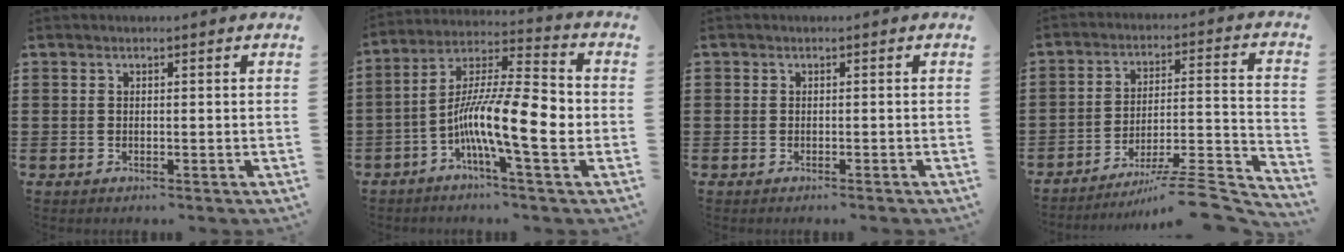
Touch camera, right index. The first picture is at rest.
{"total": 13.5, "force": [-3.7, 3.0, 12.6], "torque": [-0.255, -0.012, -0.071]}
{"total": 0.6, "force": [-0.6, 0.1, 0.1], "torque": [-0.003, -0.001, -0.012]}
{"total": 8.8, "force": [-7.2, 0.9, 5.0], "torque": [-0.070, 0.007, -0.139]}